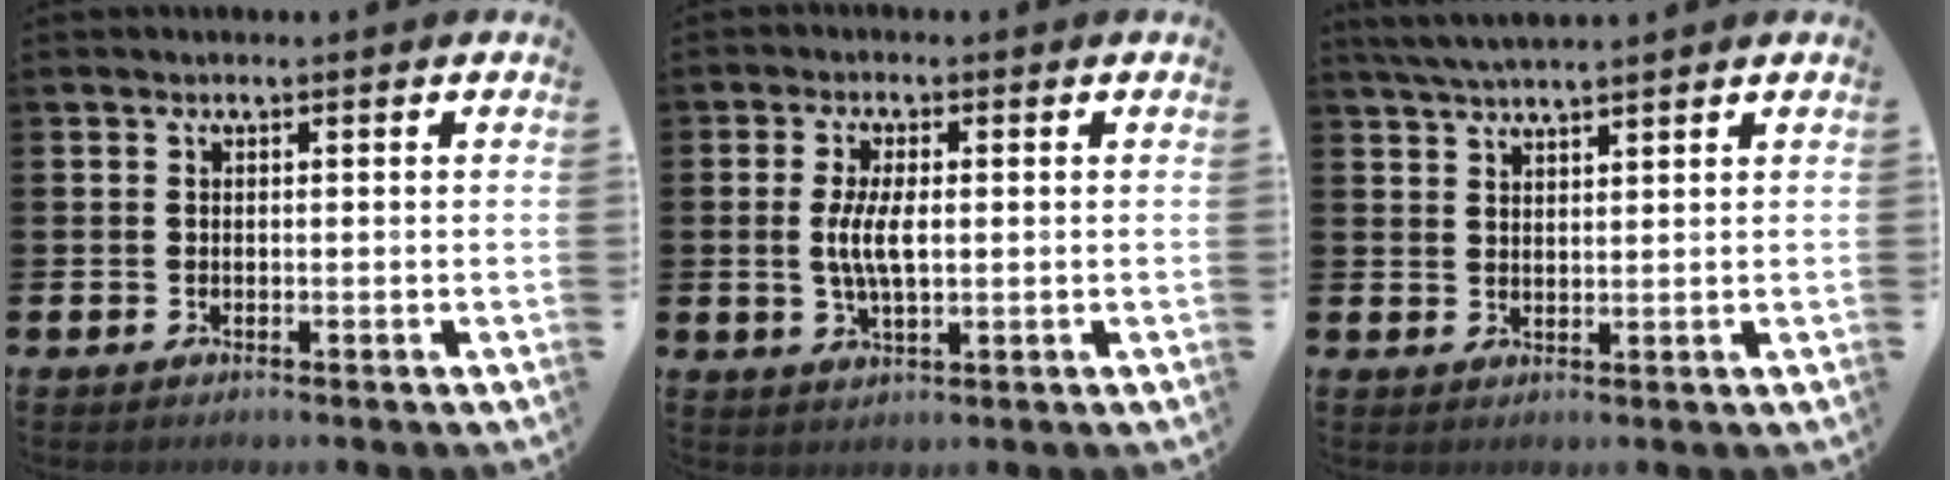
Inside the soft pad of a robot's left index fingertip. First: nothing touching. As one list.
[{"total": 5.1, "force": [0.4, 2.0, 4.7], "torque": [-0.092, 0.002, 0.002]}, {"total": 3.8, "force": [3.6, 0.0, 1.1], "torque": [-0.033, -0.008, 0.068]}]